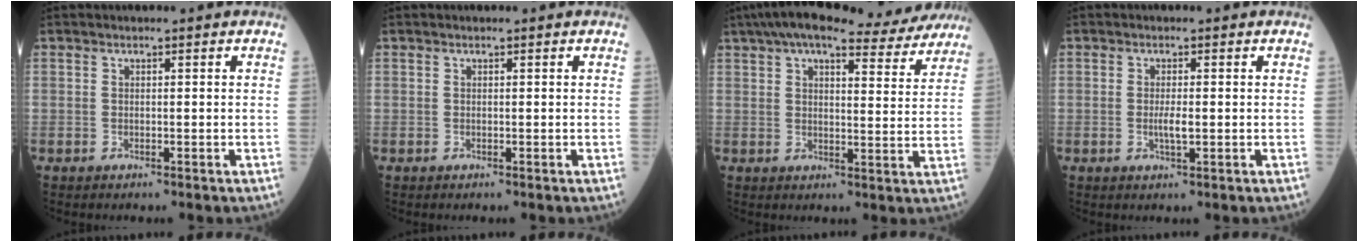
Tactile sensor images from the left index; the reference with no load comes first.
{"total": 0.0}
{"total": 19.3, "force": [17.0, 3.8, 8.4], "torque": [-0.124, 0.024, 0.216]}
{"total": 2.1, "force": [-0.2, 0.4, 2.0], "torque": [-0.044, -0.002, -0.002]}